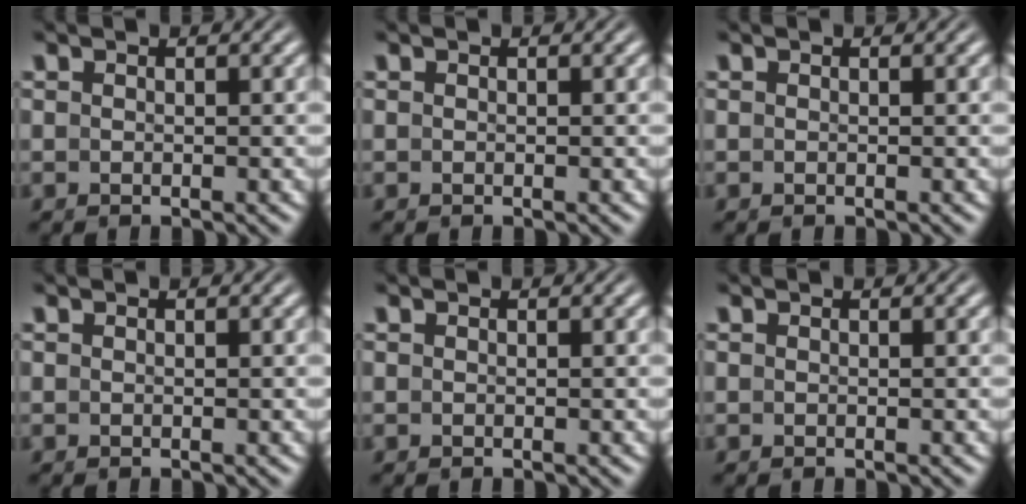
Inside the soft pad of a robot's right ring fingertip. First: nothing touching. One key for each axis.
{"total": 0.0}
{"total": 0.0}
{"total": 0.0}
{"total": 0.0}
{"total": 0.0}